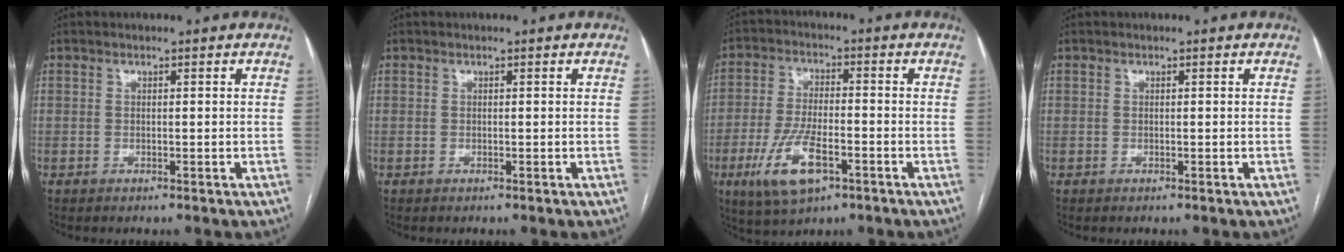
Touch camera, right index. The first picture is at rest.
{"total": 0.0}
{"total": 10.1, "force": [-4.5, 3.6, 8.3], "torque": [-0.176, -0.010, -0.076]}
{"total": 0.0}